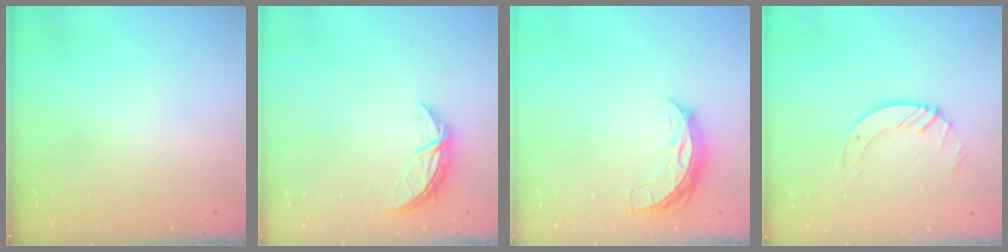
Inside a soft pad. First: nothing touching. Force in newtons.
{"total": 6.9, "press": 6.9, "slide": 0.5}
{"total": 6.8, "press": 6.8, "slide": 0.4}
{"total": 7.0, "press": 7.0, "slide": 0.6}